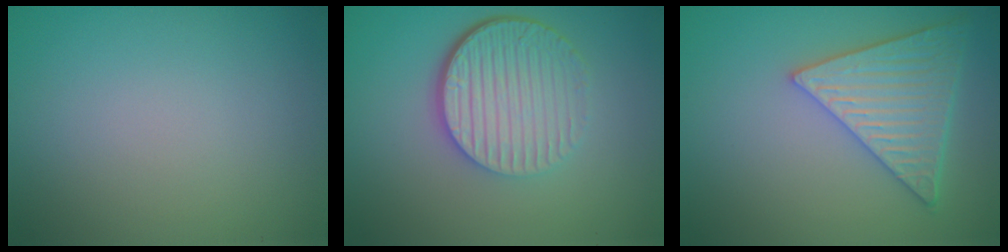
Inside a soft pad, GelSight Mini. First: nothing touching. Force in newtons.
{"total": 6.0, "press": 4.2, "slide": 4.3}
{"total": 5.8, "press": 4.9, "slide": 3.1}